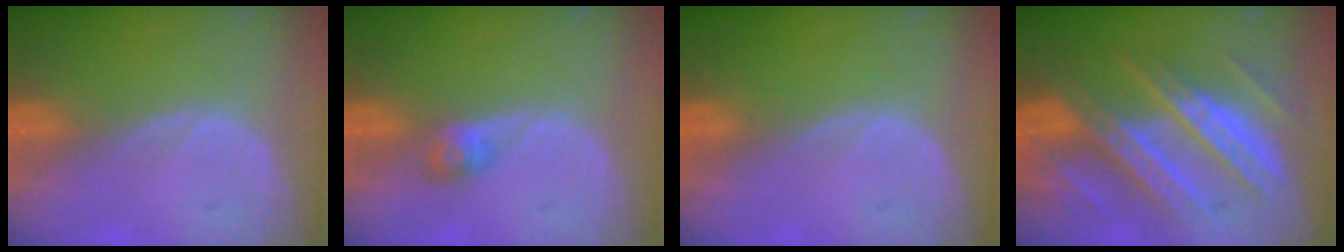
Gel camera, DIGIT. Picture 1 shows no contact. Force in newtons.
{"total": 2.5, "press": 2.3, "slide": 1.0}
{"total": 0.0}
{"total": 11.3, "press": 11.2, "slide": 1.1}